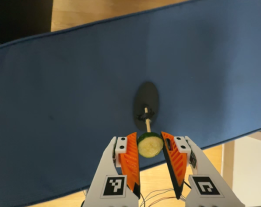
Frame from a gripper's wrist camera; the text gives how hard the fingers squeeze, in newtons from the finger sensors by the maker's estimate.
{"total": 10.9, "left": 11.1, "right": 10.7}